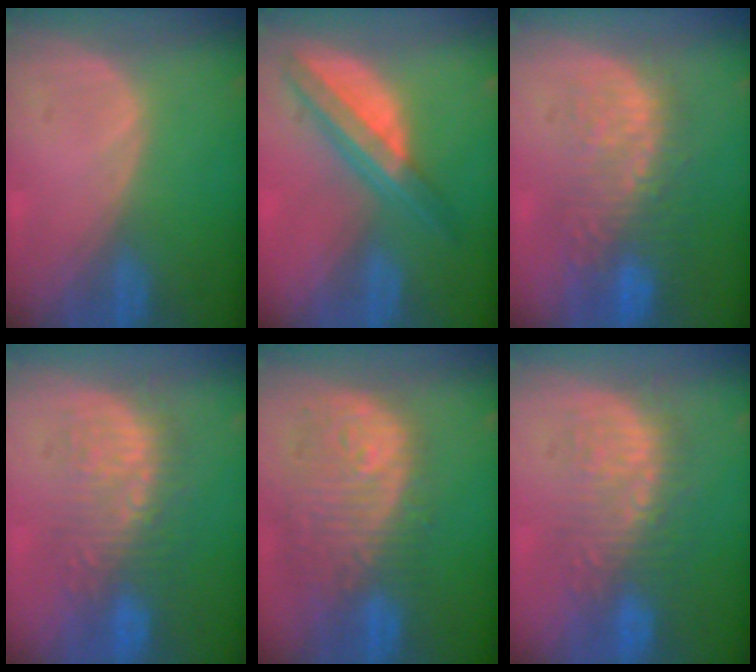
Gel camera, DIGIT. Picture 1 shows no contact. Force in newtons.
{"total": 7.7, "press": 6.5, "slide": 4.1}
{"total": 10.5, "press": 9.2, "slide": 5.1}
{"total": 9.0, "press": 8.7, "slide": 2.2}
{"total": 11.9, "press": 10.7, "slide": 5.4}
{"total": 9.0, "press": 8.7, "slide": 2.2}